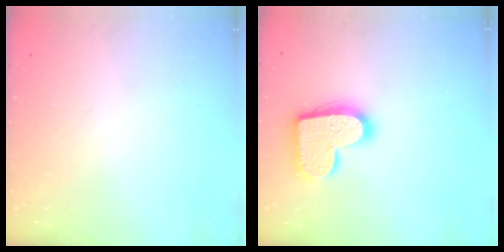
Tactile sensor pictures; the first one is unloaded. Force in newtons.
{"total": 15.3, "press": 15.3, "slide": 1.1}